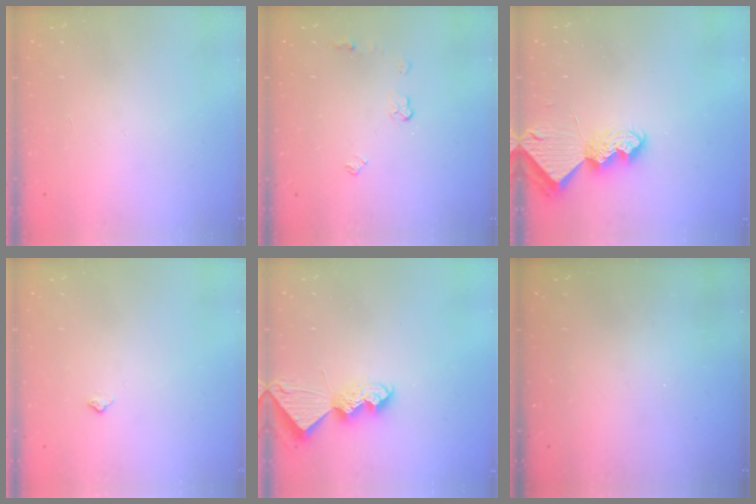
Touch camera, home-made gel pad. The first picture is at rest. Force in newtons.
{"total": 4.0, "press": 4.0, "slide": 0.7}
{"total": 7.8, "press": 7.7, "slide": 0.7}
{"total": 4.1, "press": 4.1, "slide": 0.4}
{"total": 9.5, "press": 9.4, "slide": 0.7}
{"total": 0.0}